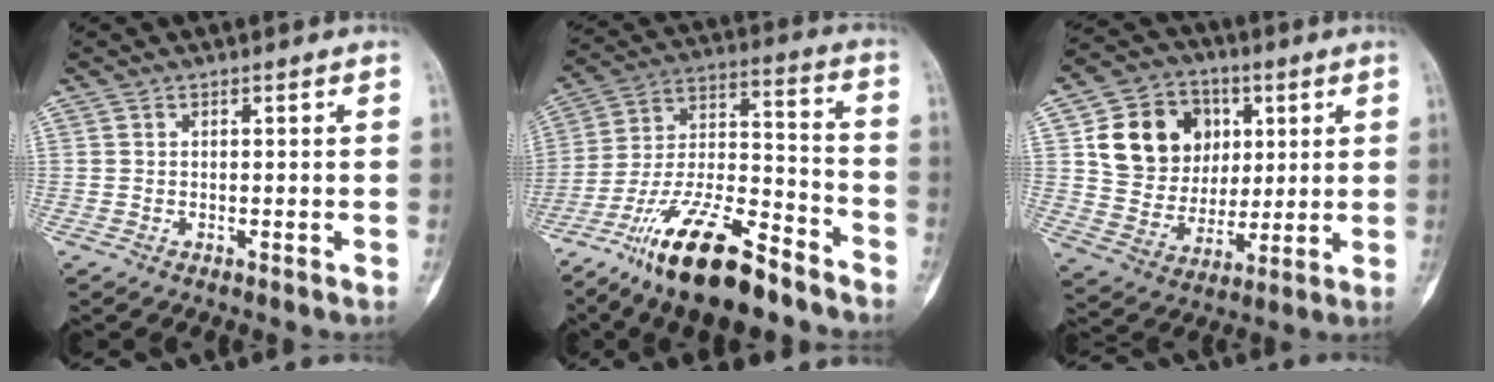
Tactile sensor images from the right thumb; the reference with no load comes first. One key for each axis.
{"total": 20.2, "fx": -14.2, "fy": 6.1, "fz": 13.1, "tx": -0.254, "ty": 0.076, "tz": -0.252}
{"total": 16.5, "fx": 4.8, "fy": 13.7, "fz": 8.0, "tx": -0.099, "ty": -0.004, "tz": 0.091}